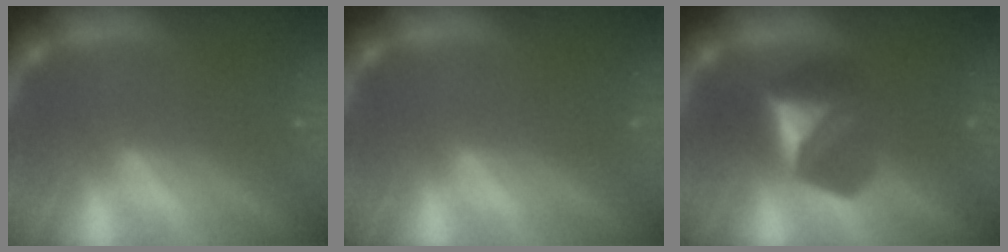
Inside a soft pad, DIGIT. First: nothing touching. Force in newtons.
{"total": 0.0}
{"total": 4.9}